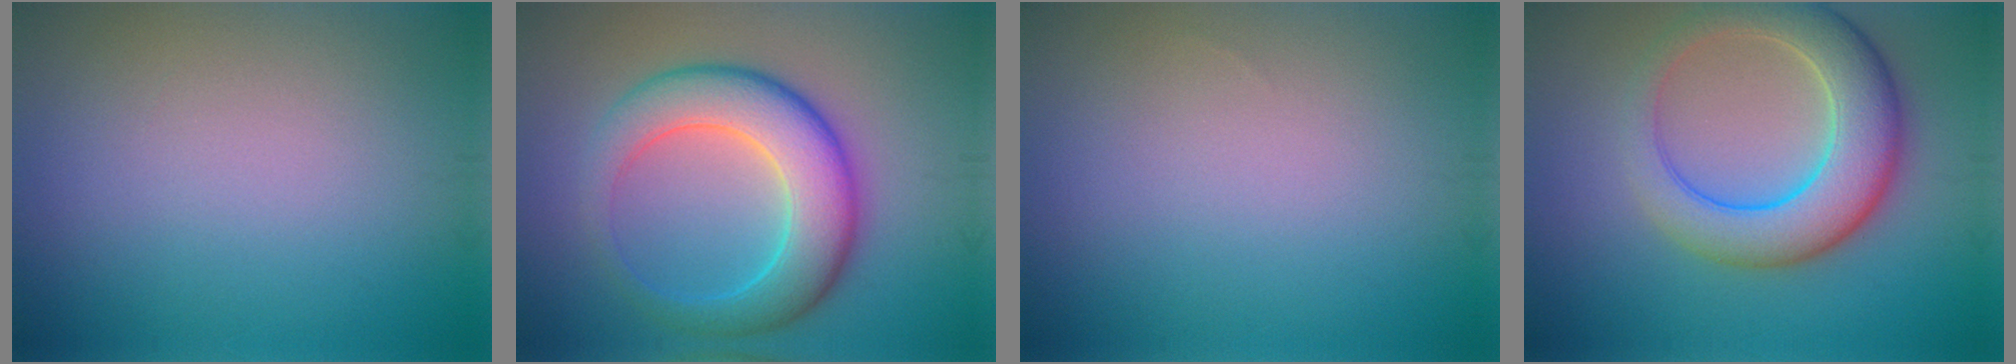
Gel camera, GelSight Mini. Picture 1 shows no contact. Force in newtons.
{"total": 7.5, "press": 7.5, "slide": 0.3}
{"total": 0.0}
{"total": 7.3, "press": 7.3, "slide": 0.4}